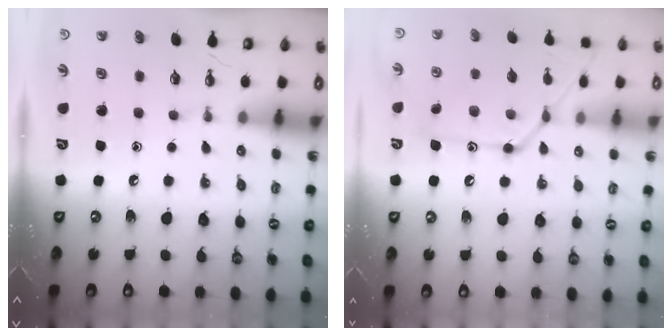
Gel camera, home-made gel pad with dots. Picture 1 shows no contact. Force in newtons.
{"total": 17.5, "press": 17.4, "slide": 1.2}